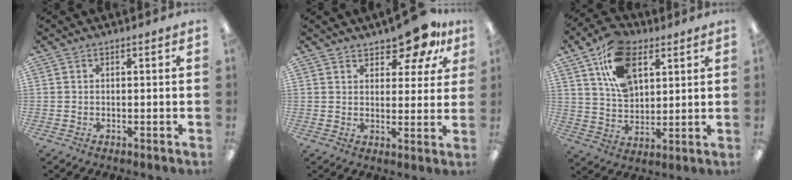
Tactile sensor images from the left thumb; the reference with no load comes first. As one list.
[{"total": 9.8, "force": [8.0, 3.8, 4.4], "torque": [-0.045, -0.056, 0.140]}, {"total": 15.1, "force": [7.3, 9.2, 9.4], "torque": [-0.164, -0.004, 0.138]}]